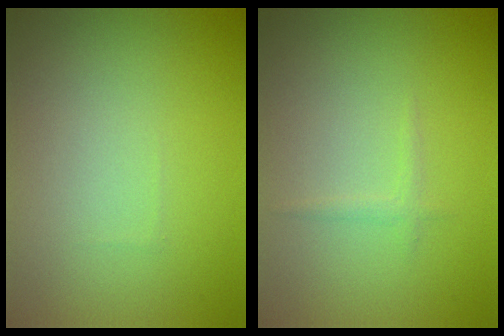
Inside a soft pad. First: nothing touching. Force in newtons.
{"total": 0.7, "press": 0.7, "slide": 0.1}